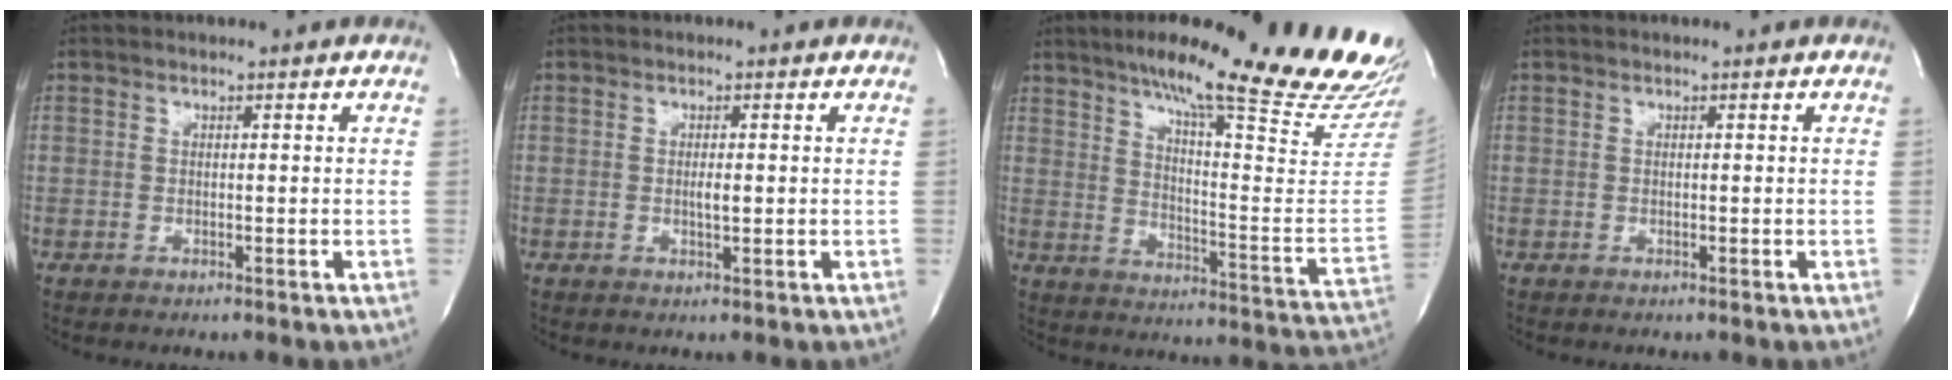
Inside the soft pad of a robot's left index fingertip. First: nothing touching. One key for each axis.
{"total": 1.4, "fx": 0.0, "fy": 0.4, "fz": 1.4, "tx": -0.028, "ty": -0.001, "tz": 0.001}
{"total": 27.0, "fx": 21.2, "fy": 1.3, "fz": 16.6, "tx": -0.215, "ty": -0.066, "tz": 0.278}
{"total": 0.0}